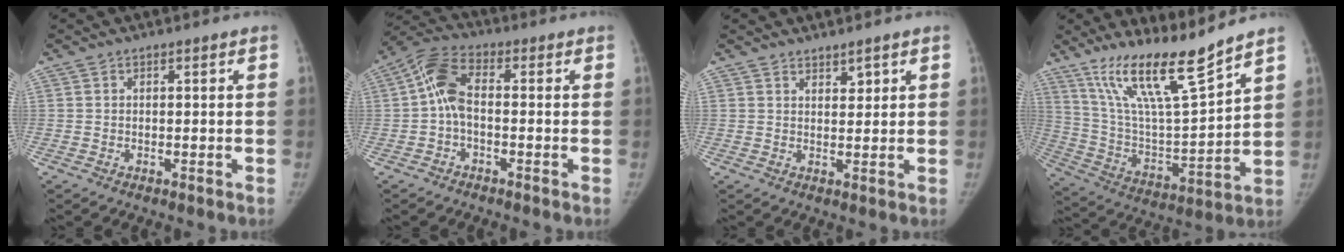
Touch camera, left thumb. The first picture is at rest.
{"total": 7.4, "force": [-0.4, 4.0, 6.2], "torque": [-0.122, 0.026, -0.021]}
{"total": 2.1, "force": [1.6, 0.9, 0.9], "torque": [-0.003, -0.012, 0.027]}
{"total": 17.6, "force": [13.5, 1.8, 11.2], "torque": [-0.178, -0.076, 0.256]}